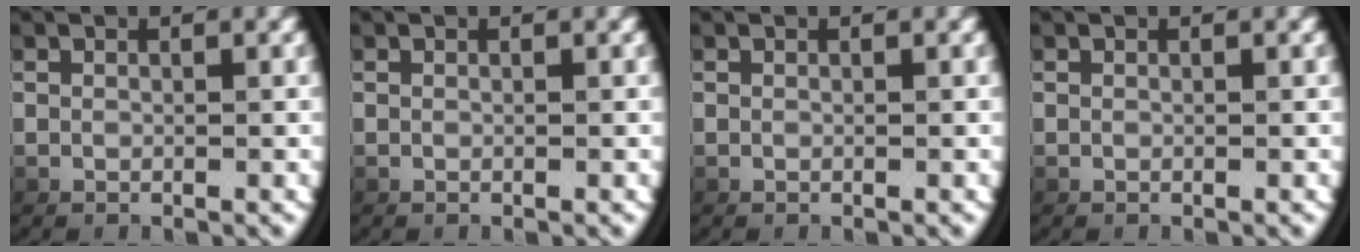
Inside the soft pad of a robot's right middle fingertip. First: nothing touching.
{"total": 0.0}
{"total": 0.0}
{"total": 0.0}